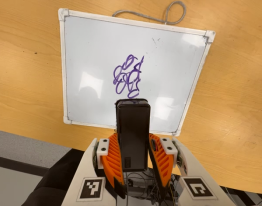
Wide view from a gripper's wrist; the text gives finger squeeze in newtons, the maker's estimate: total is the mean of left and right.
{"total": 8.7, "left": 7.2, "right": 10.2}